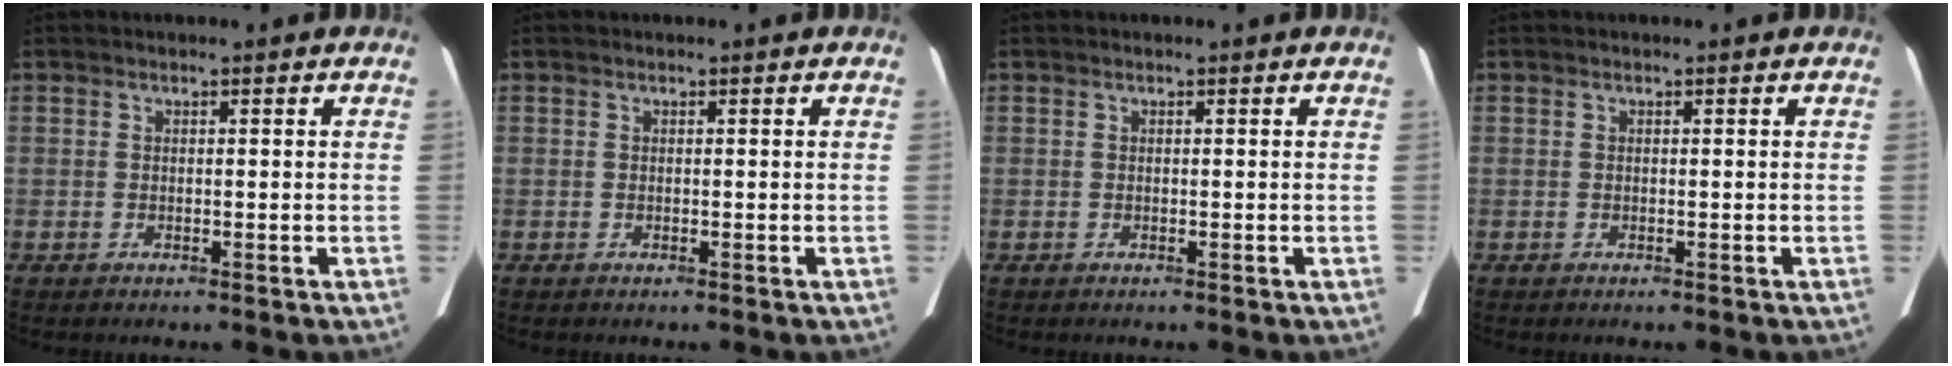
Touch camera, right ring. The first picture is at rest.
{"total": 0.0}
{"total": 0.0}
{"total": 0.0}